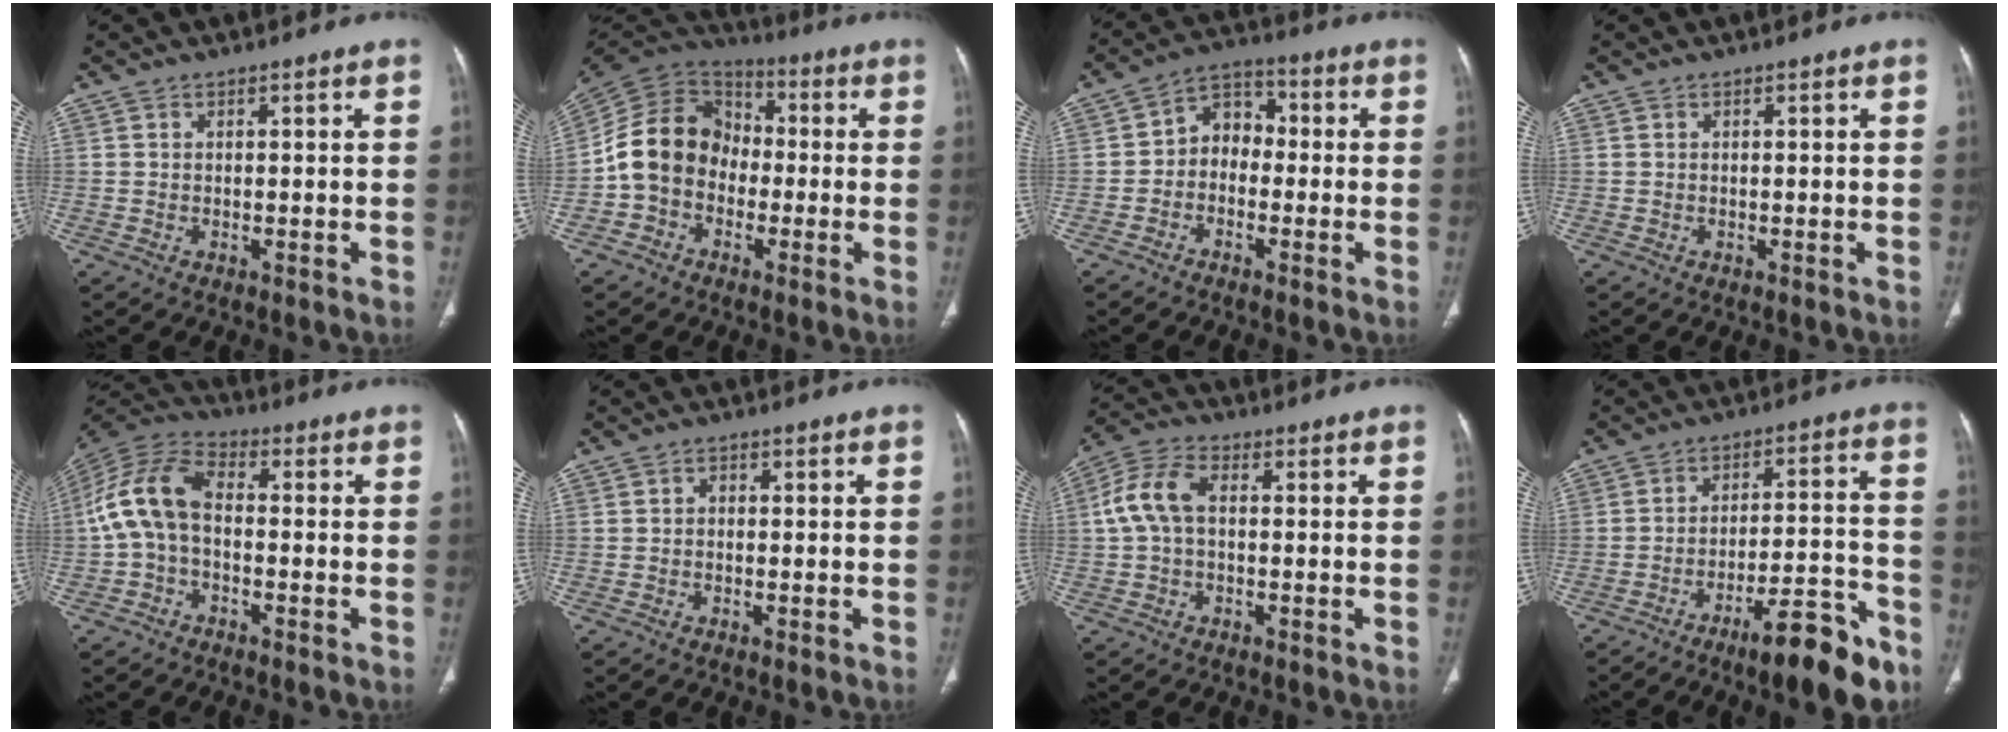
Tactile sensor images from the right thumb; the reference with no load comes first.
{"total": 13.8, "force": [-2.5, 11.2, 7.6], "torque": [-0.123, 0.045, -0.060]}
{"total": 6.5, "force": [-1.1, 5.1, 3.9], "torque": [-0.031, 0.030, -0.040]}
{"total": 0.0}
{"total": 11.2, "force": [-0.7, 6.8, 8.9], "torque": [-0.183, 0.035, -0.024]}
{"total": 1.0, "force": [-0.1, 0.8, 0.6], "torque": [-0.003, 0.001, -0.007]}
{"total": 7.6, "force": [0.3, 4.6, 6.1], "torque": [-0.131, 0.024, 0.002]}
{"total": 13.6, "force": [-9.1, 3.1, 9.7], "torque": [-0.131, 0.071, -0.140]}